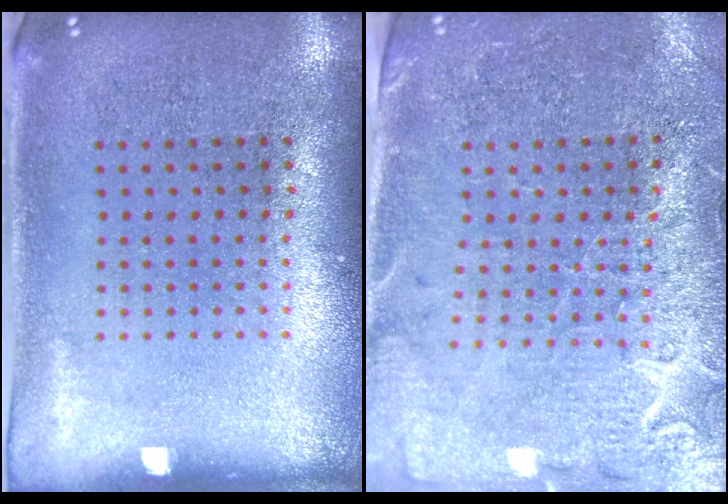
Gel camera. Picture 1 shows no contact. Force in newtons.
{"total": 3.3, "press": 3.1, "slide": 1.1}